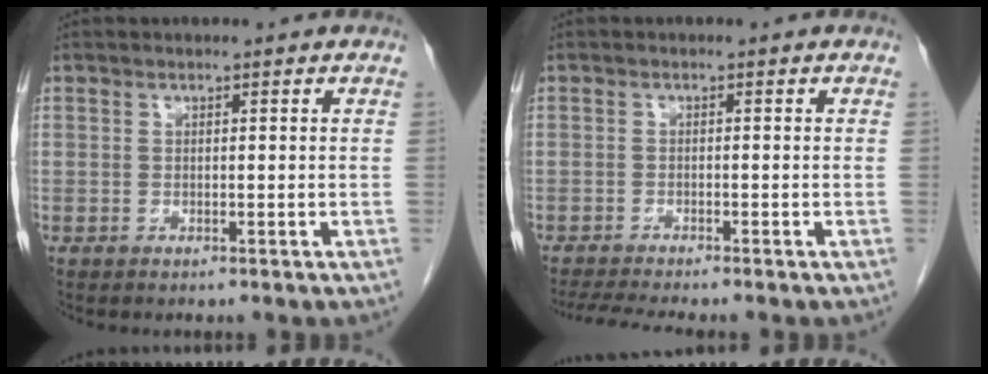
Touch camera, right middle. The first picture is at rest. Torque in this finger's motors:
{"motor_torque": [0.04, -0.03, 0.01, 0.00]}